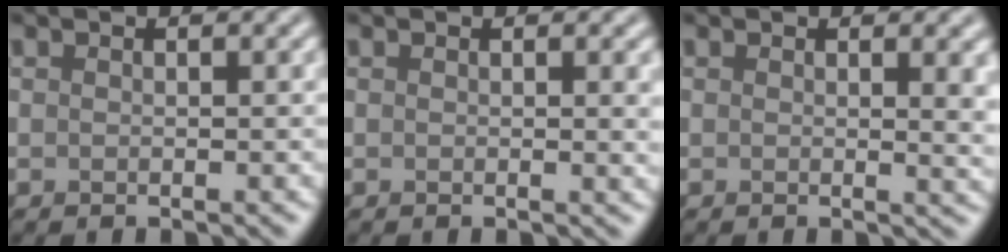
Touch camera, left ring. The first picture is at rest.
{"total": 1.4, "force": [0.3, 0.4, 1.4], "torque": [-0.010, -0.001, 0.001]}
{"total": 2.7, "force": [0.8, 1.0, 2.4], "torque": [-0.019, -0.002, 0.010]}